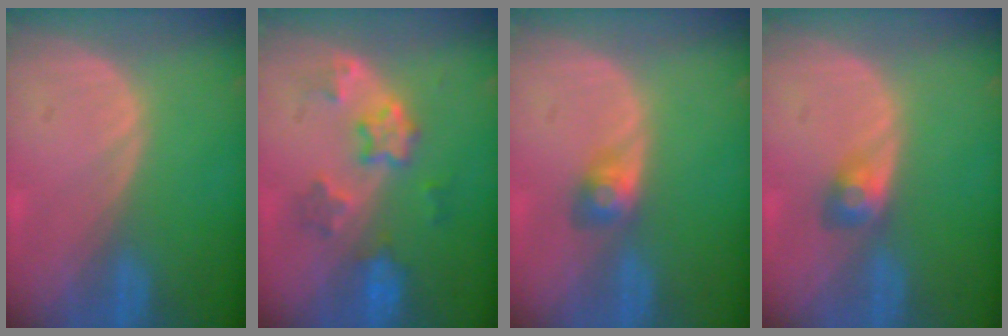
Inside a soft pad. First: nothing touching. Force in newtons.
{"total": 5.7, "press": 5.7, "slide": 0.4}
{"total": 2.9, "press": 2.7, "slide": 1.0}
{"total": 3.0, "press": 2.6, "slide": 1.4}